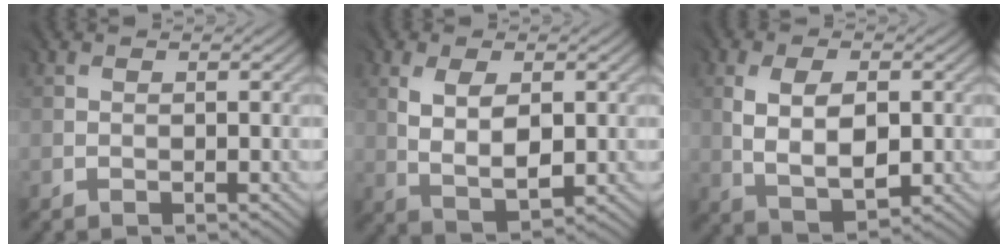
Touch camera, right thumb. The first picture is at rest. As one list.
[{"total": 5.6, "force": [1.2, 2.9, 4.6], "torque": [-0.093, -0.004, 0.028]}, {"total": 6.7, "force": [0.6, 3.8, 5.5], "torque": [-0.108, -0.005, 0.015]}]